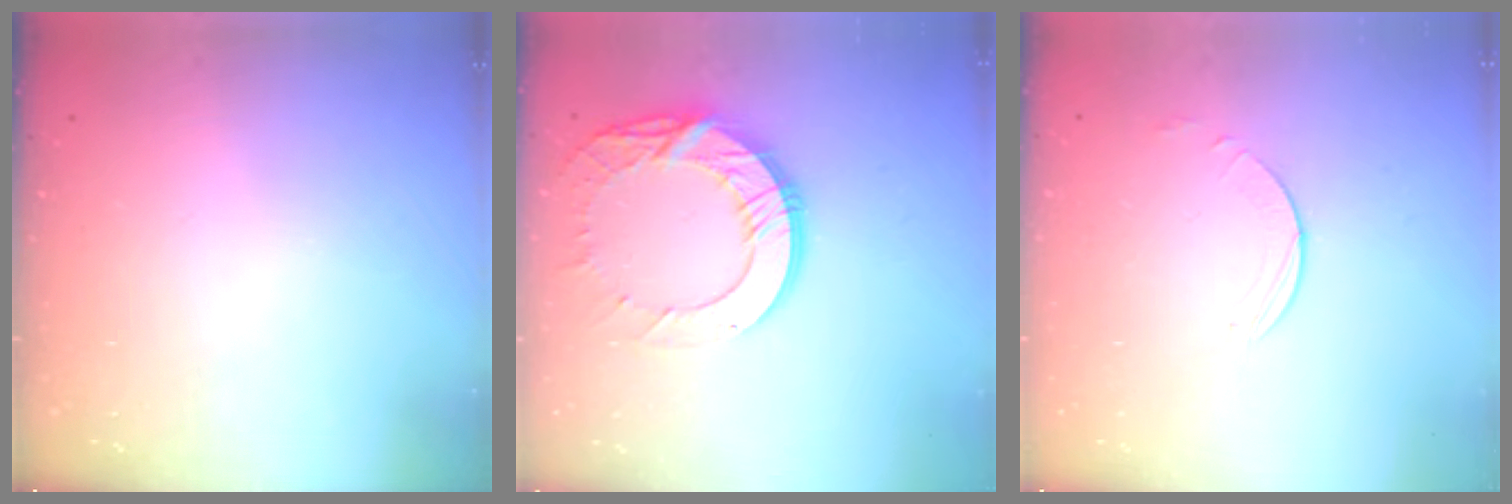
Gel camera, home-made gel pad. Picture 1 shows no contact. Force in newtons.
{"total": 15.4, "press": 15.4, "slide": 0.9}
{"total": 3.9, "press": 3.9, "slide": 0.3}